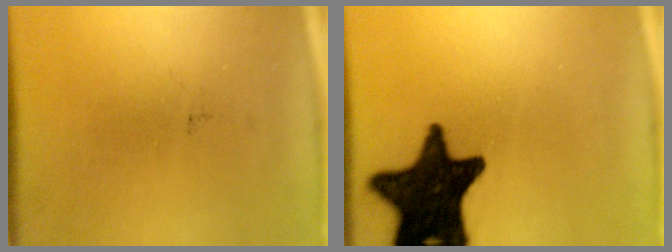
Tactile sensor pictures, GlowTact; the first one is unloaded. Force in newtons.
{"total": 17.8}